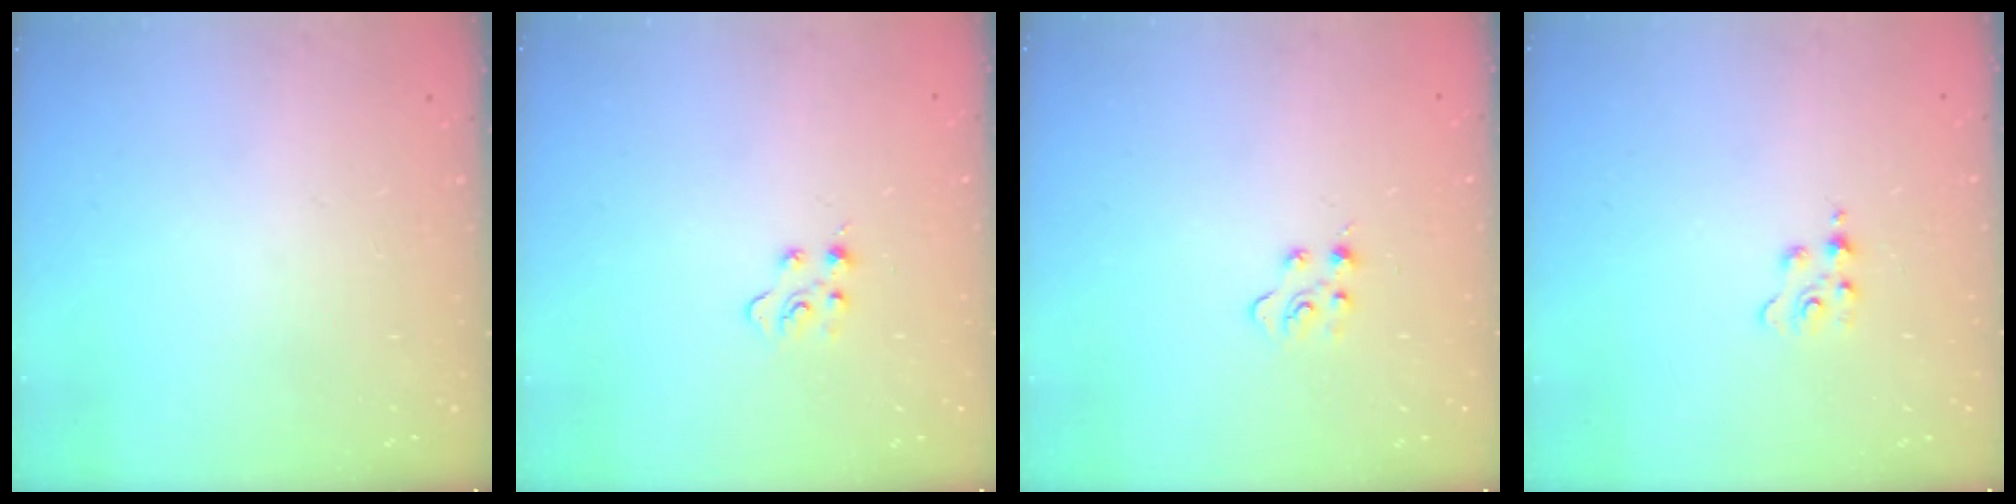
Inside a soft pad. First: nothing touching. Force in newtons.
{"total": 2.9, "press": 2.9, "slide": 0.3}
{"total": 2.9, "press": 2.8, "slide": 0.4}
{"total": 1.8, "press": 1.8, "slide": 0.3}